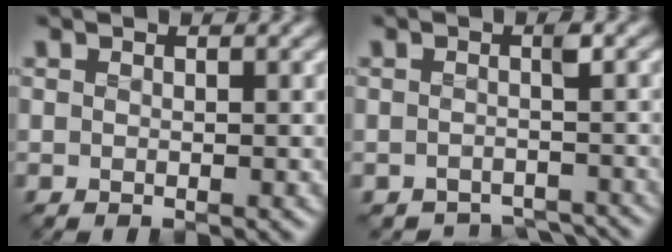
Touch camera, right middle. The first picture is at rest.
{"total": 3.3, "force": [-2.9, 1.1, 1.1], "torque": [-0.002, -0.012, -0.048]}